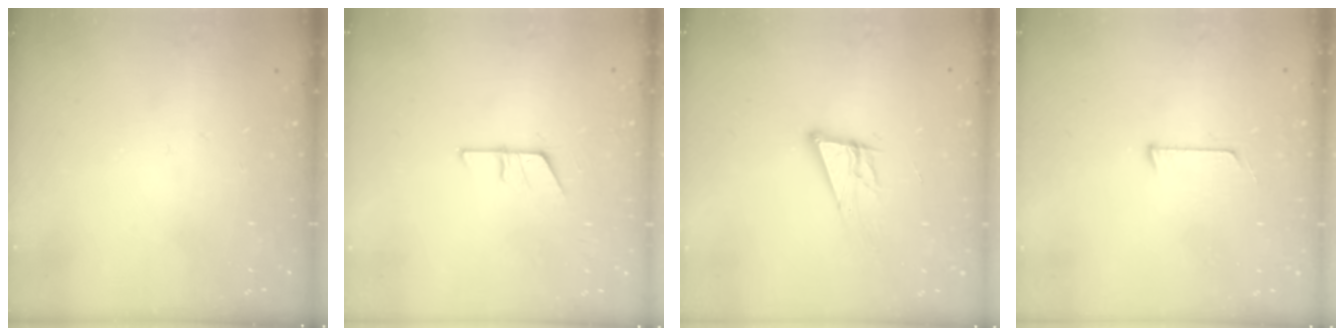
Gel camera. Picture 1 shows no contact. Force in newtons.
{"total": 5.1, "press": 5.1, "slide": 0.4}
{"total": 12.2, "press": 11.7, "slide": 3.4}
{"total": 3.9, "press": 3.9, "slide": 0.4}